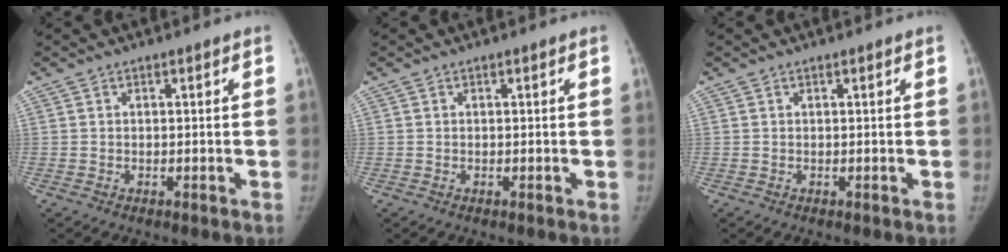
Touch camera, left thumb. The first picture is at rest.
{"total": 0.0}
{"total": 0.0}